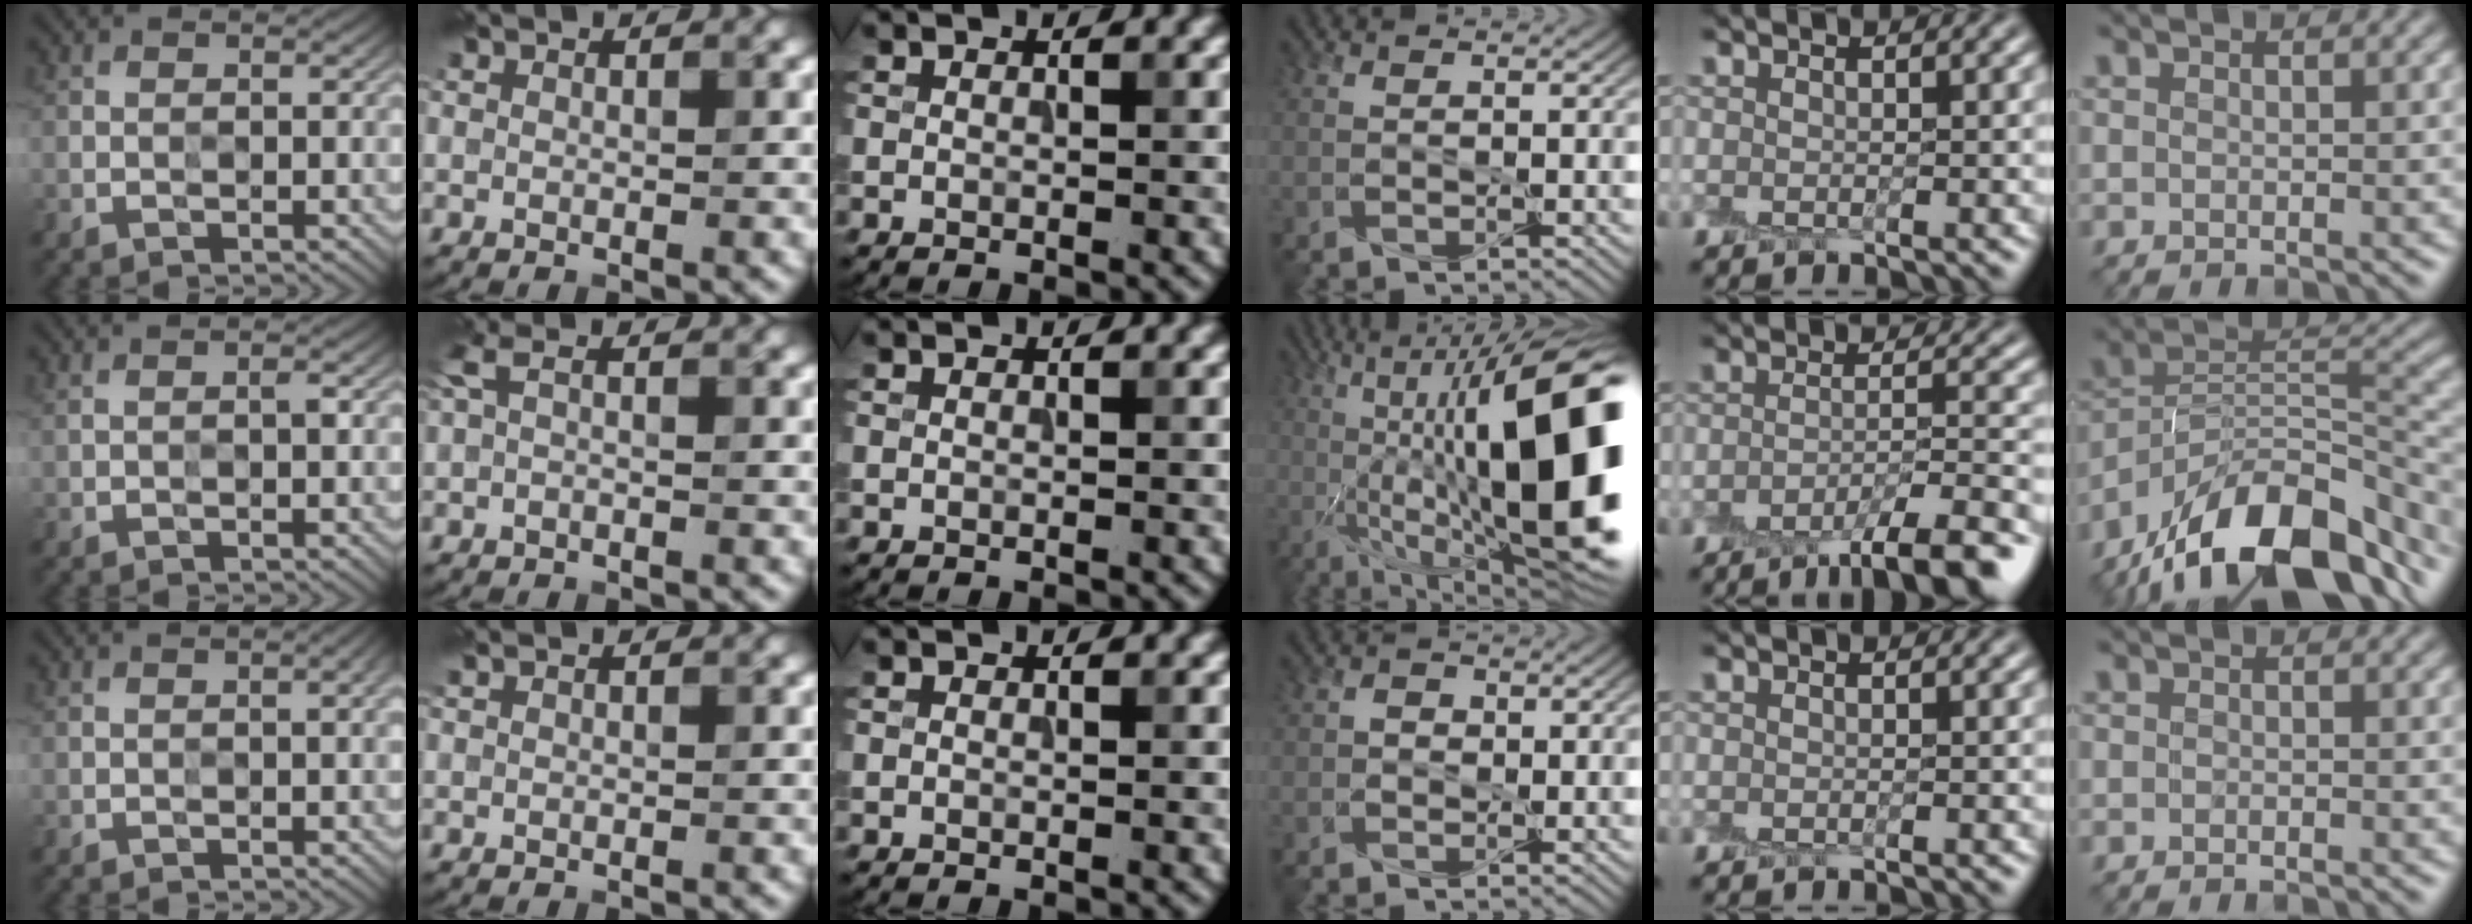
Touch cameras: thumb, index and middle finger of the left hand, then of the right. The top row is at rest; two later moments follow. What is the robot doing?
{"motion": "peel", "object": "plastic wrap"}